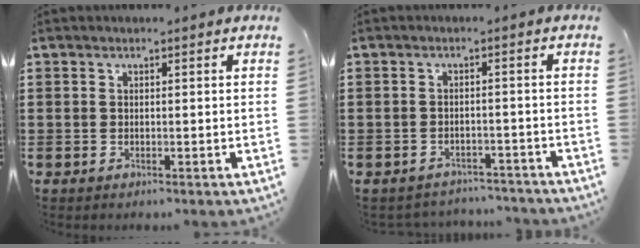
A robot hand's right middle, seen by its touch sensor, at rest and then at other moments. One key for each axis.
{"total": 2.3, "fx": -2.3, "fy": 0.4, "fz": 0.0, "tx": -0.007, "ty": 0.000, "tz": -0.050}